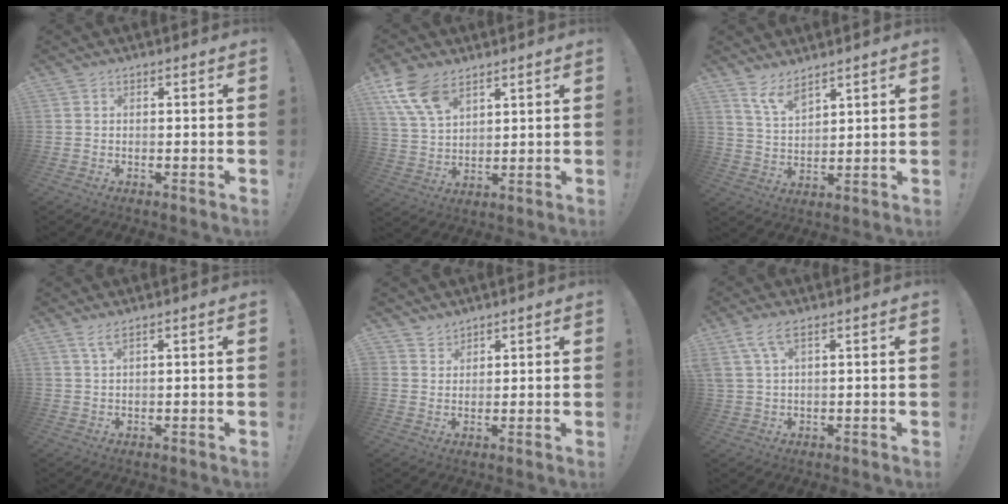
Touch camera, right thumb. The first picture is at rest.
{"total": 11.6, "force": [7.1, 6.3, 6.6], "torque": [-0.139, -0.023, 0.141]}
{"total": 7.4, "force": [5.9, 2.4, 3.7], "torque": [-0.075, -0.034, 0.110]}
{"total": 2.6, "force": [1.5, 0.1, 2.1], "torque": [-0.036, -0.005, 0.025]}
{"total": 2.9, "force": [2.5, 1.5, -0.1], "torque": [0.007, -0.018, 0.045]}
{"total": 6.0, "force": [3.3, 1.9, 4.7], "torque": [-0.093, -0.002, 0.063]}